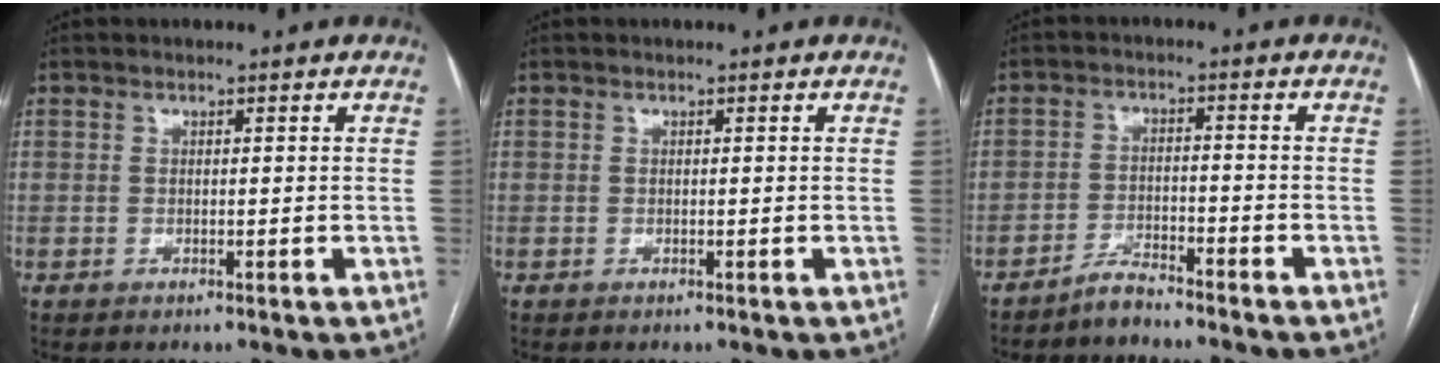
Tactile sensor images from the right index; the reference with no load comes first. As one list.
[{"total": 0.0}, {"total": 3.4, "force": [-3.2, 0.2, 0.8], "torque": [-0.015, -0.008, -0.060]}]